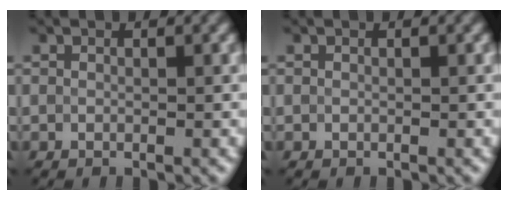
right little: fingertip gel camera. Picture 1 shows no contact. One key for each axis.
{"total": 0.0}